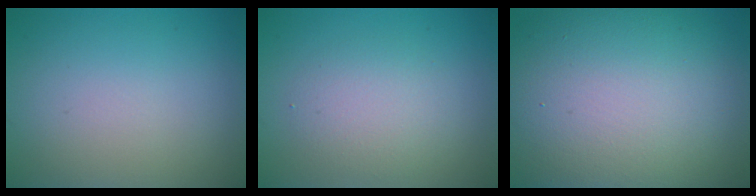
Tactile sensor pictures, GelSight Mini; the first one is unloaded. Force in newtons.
{"total": 2.9, "press": 2.9, "slide": 0.3}
{"total": 16.3, "press": 16.2, "slide": 1.4}